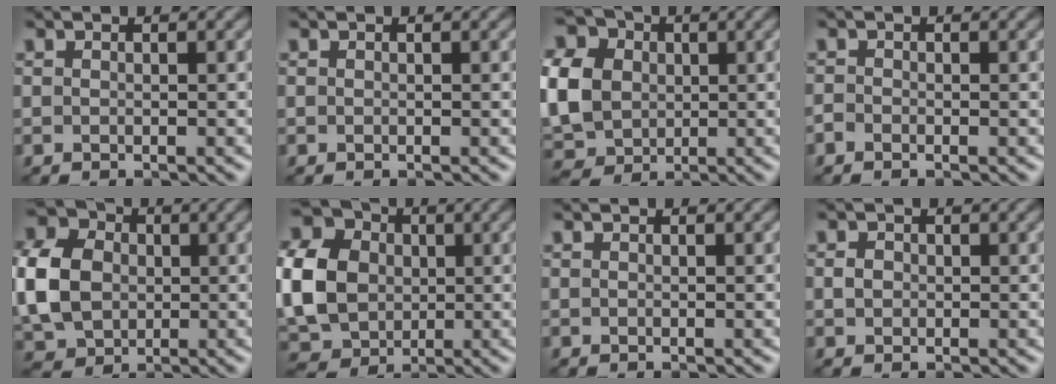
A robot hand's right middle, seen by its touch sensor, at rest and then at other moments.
{"total": 0.0}
{"total": 10.9, "force": [0.6, 8.9, 6.1], "torque": [-0.155, 0.012, -0.010]}
{"total": 0.6, "force": [-0.5, 0.2, 0.2], "torque": [-0.003, 0.002, -0.014]}
{"total": 8.7, "force": [0.2, 6.8, 5.3], "torque": [-0.142, 0.015, -0.006]}
{"total": 11.1, "force": [0.2, 9.1, 6.3], "torque": [-0.166, 0.009, -0.008]}
{"total": 0.0}
{"total": 1.0, "force": [0.1, 0.9, 0.5], "torque": [-0.009, 0.003, -0.004]}